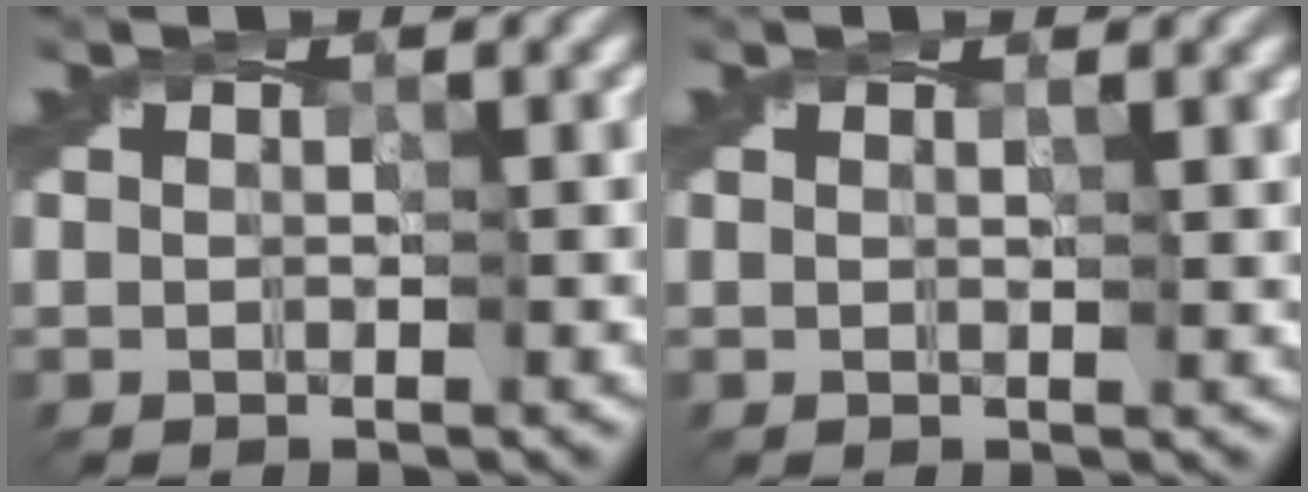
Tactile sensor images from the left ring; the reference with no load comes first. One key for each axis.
{"total": 0.9, "fx": 0.4, "fy": 0.0, "fz": 0.8, "tx": -0.012, "ty": 0.001, "tz": 0.004}